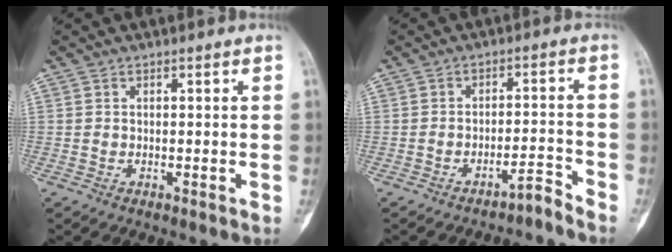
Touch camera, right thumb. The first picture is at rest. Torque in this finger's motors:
{"motor_torque": [-0.55, -0.48, -0.11, 0.11, -0.05]}